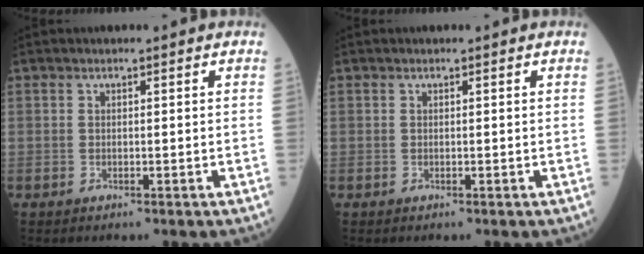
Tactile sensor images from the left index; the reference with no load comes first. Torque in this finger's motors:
{"motor_torque": [0.00, 0.00, 0.00, 0.00]}